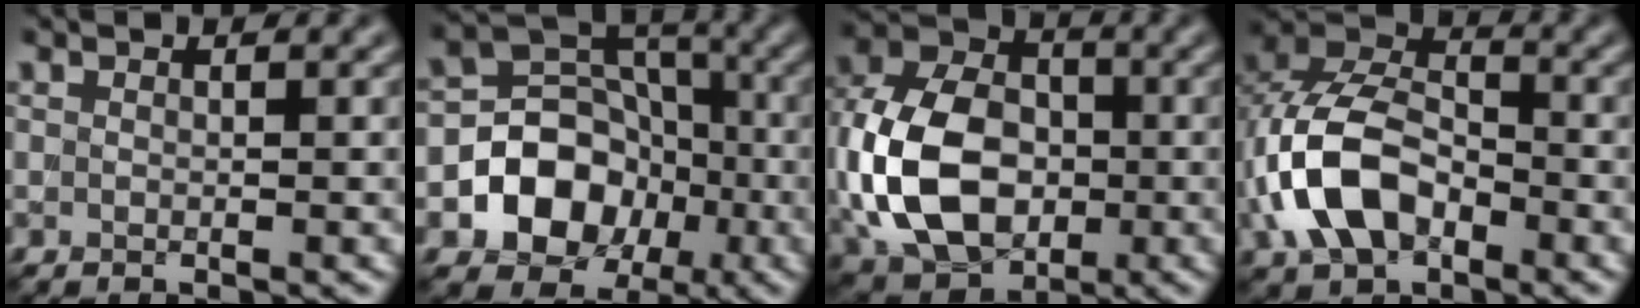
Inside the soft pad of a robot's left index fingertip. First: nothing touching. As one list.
[{"total": 8.4, "force": [-2.5, 6.9, 4.1], "torque": [-0.045, 0.002, -0.066]}, {"total": 12.5, "force": [-2.0, 9.0, 8.5], "torque": [-0.194, -0.008, -0.046]}, {"total": 8.8, "force": [-2.7, 5.7, 6.2], "torque": [-0.135, 0.014, -0.059]}]